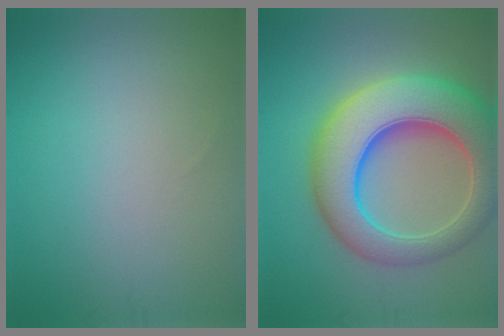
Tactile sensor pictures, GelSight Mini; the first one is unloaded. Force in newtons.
{"total": 11.4, "press": 11.4, "slide": 0.4}